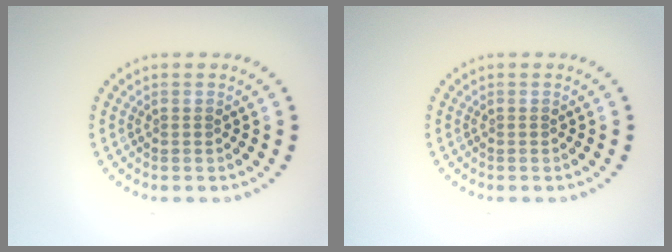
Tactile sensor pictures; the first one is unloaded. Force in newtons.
{"total": 0.0}